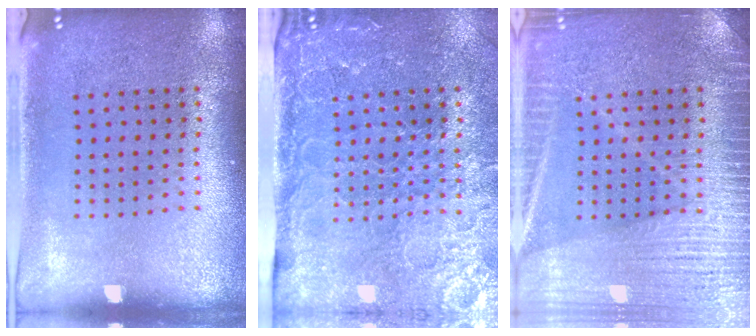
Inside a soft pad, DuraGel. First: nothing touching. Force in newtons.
{"total": 4.1, "press": 3.6, "slide": 2.0}
{"total": 5.4, "press": 5.3, "slide": 0.9}